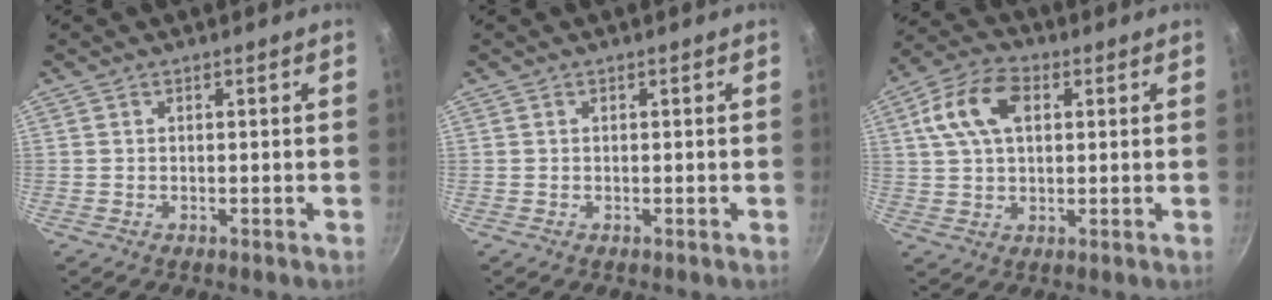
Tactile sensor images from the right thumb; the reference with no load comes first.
{"total": 0.0}
{"total": 11.3, "force": [3.3, 6.8, 8.3], "torque": [-0.156, 0.017, 0.055]}